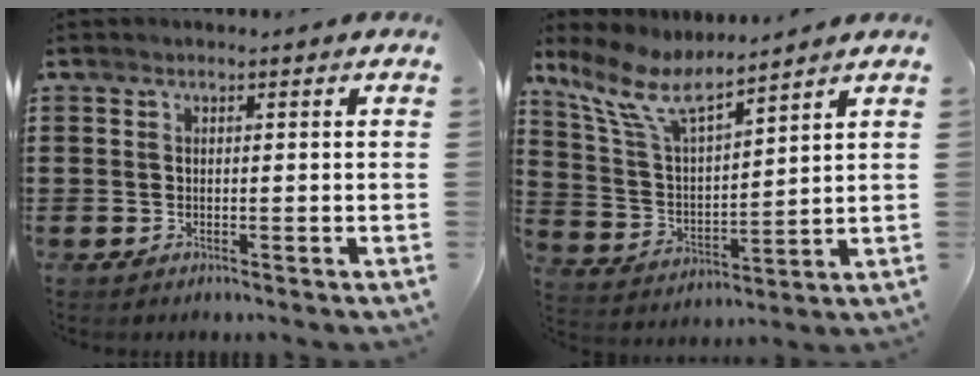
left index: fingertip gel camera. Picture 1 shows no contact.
{"total": 8.8, "force": [6.6, 2.4, 5.3], "torque": [-0.128, -0.024, 0.118]}